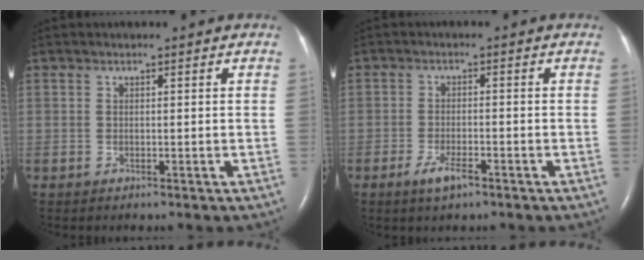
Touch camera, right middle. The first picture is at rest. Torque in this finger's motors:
{"motor_torque": [0.01, -0.01, 0.01, 0.03]}